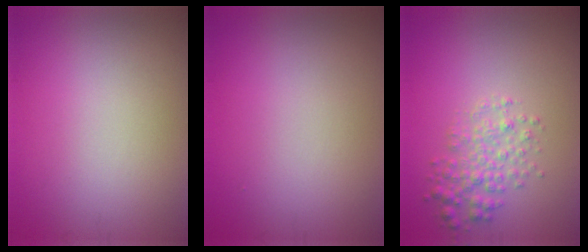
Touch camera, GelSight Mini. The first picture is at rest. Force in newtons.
{"total": 0.0}
{"total": 2.8, "press": 2.8, "slide": 0.1}